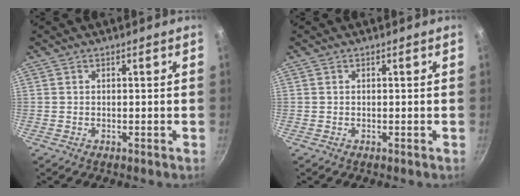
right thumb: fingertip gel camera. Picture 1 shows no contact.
{"total": 0.0}